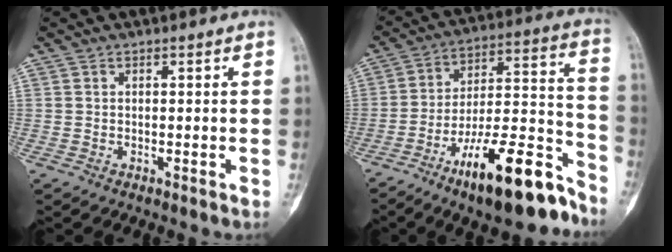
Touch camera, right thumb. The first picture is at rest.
{"total": 20.8, "force": [-13.4, 6.1, 14.7], "torque": [-0.206, 0.099, -0.218]}